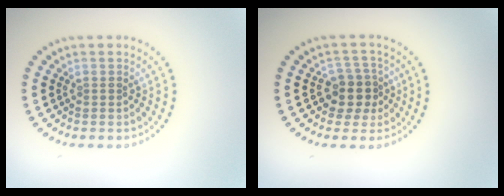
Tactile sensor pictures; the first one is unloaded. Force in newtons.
{"total": 2.9, "press": 2.6, "slide": 1.4}